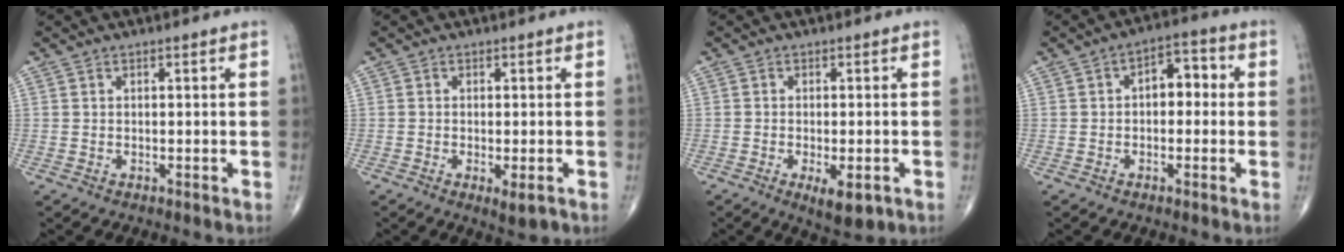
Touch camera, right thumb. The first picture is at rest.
{"total": 3.1, "force": [-1.2, 0.9, 2.7], "torque": [-0.044, -0.008, -0.016]}
{"total": 5.9, "force": [-2.3, 2.3, 4.9], "torque": [-0.070, -0.003, -0.027]}
{"total": 6.1, "force": [0.2, 3.8, 4.8], "torque": [-0.039, 0.022, -0.008]}